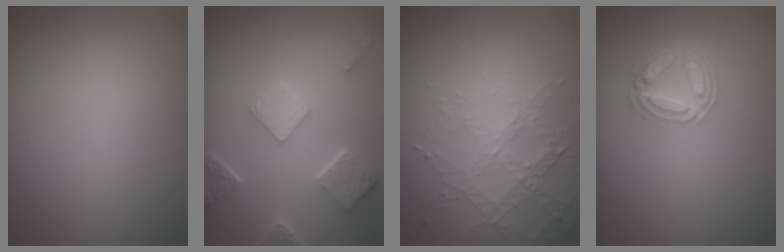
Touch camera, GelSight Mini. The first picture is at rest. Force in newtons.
{"total": 4.8, "press": 3.7, "slide": 3.0}
{"total": 3.2, "press": 3.0, "slide": 1.0}
{"total": 4.3, "press": 3.3, "slide": 2.8}